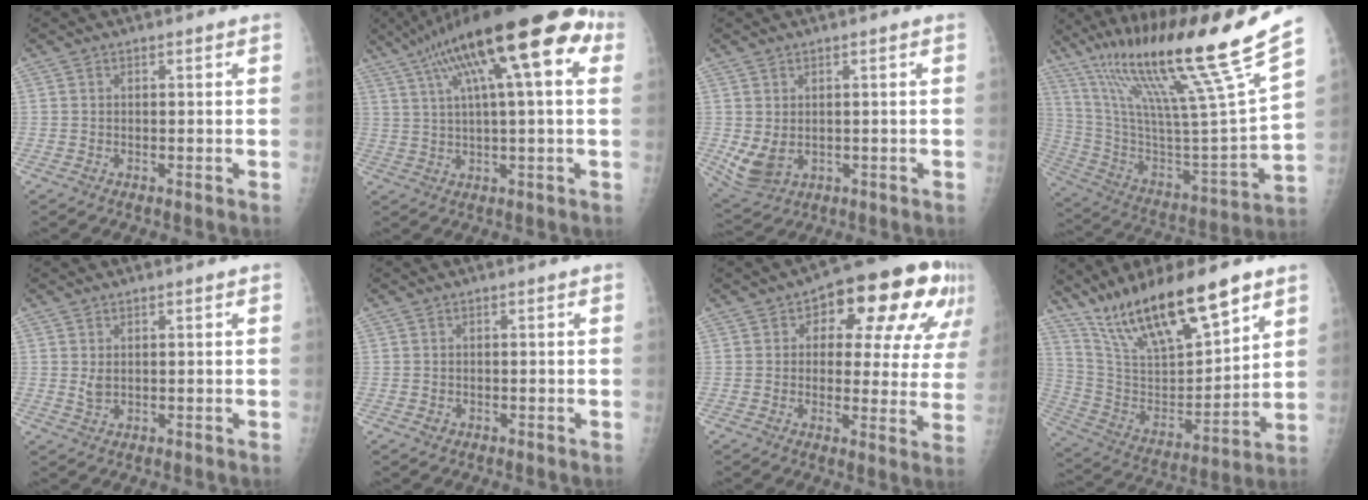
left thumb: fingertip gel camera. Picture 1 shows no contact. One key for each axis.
{"total": 22.5, "fx": 9.4, "fy": 5.7, "fz": 19.7, "tx": -0.315, "ty": 0.029, "tz": 0.146}
{"total": 5.9, "fx": -0.1, "fy": 4.3, "fz": 4.0, "tx": -0.077, "ty": -0.014, "tz": 0.016}
{"total": 30.8, "fx": 20.4, "fy": 1.8, "fz": 23.0, "tx": -0.385, "ty": -0.073, "tz": 0.364}
{"total": 2.0, "fx": 0.7, "fy": 1.2, "fz": 1.4, "tx": -0.021, "ty": -0.008, "tz": 0.018}
{"total": 0.7, "fx": -0.1, "fy": 0.6, "fz": 0.2, "tx": -0.001, "ty": 0.000, "tz": 0.001}
{"total": 18.8, "fx": 8.2, "fy": 9.5, "fz": 14.1, "tx": -0.129, "ty": 0.009, "tz": 0.103}
{"total": 22.3, "fx": 15.6, "fy": 6.5, "fz": 14.6, "tx": -0.236, "ty": -0.055, "tz": 0.291}